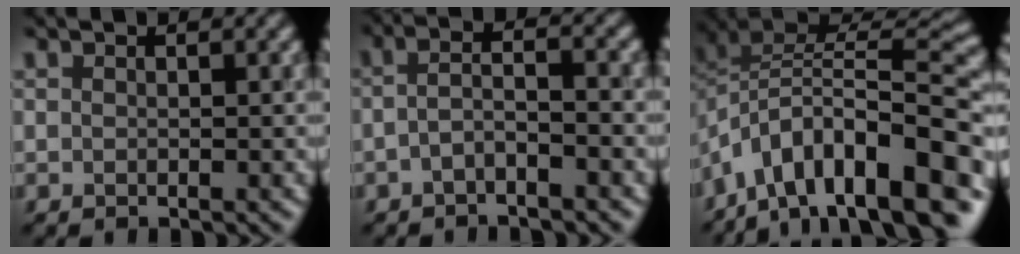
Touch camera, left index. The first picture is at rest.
{"total": 2.1, "force": [-1.3, 0.2, 1.7], "torque": [-0.037, 0.014, -0.021]}
{"total": 14.0, "force": [-7.1, 6.4, 10.2], "torque": [-0.173, 0.016, -0.105]}